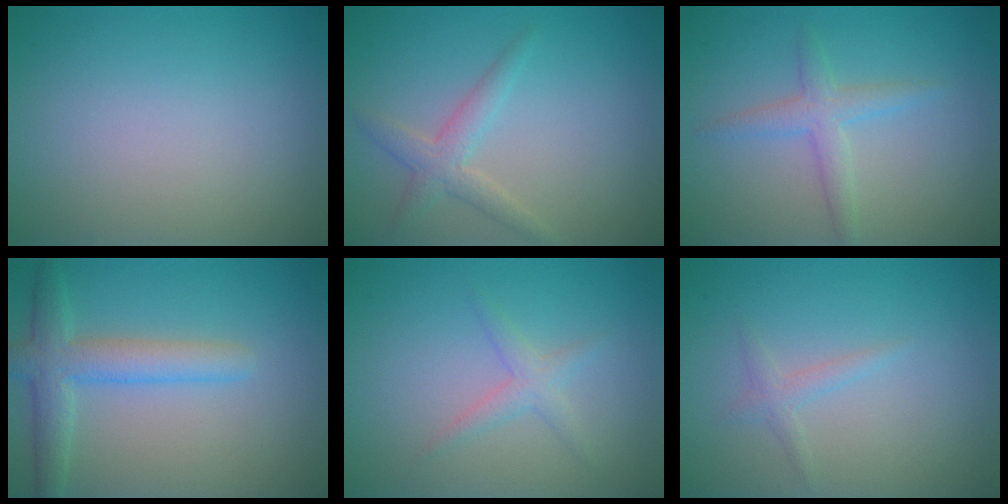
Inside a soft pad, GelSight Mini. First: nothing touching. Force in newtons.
{"total": 2.4, "press": 2.4, "slide": 0.1}
{"total": 2.3, "press": 2.3, "slide": 0.0}
{"total": 3.8, "press": 3.8, "slide": 0.2}
{"total": 1.6, "press": 1.6, "slide": 0.1}
{"total": 1.1, "press": 1.1, "slide": 0.1}